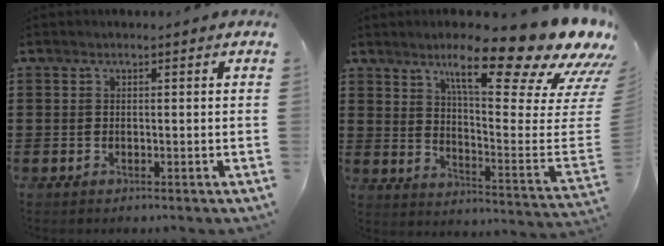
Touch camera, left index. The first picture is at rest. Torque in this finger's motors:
{"motor_torque": [1.53, -0.60, 0.59, 0.21]}